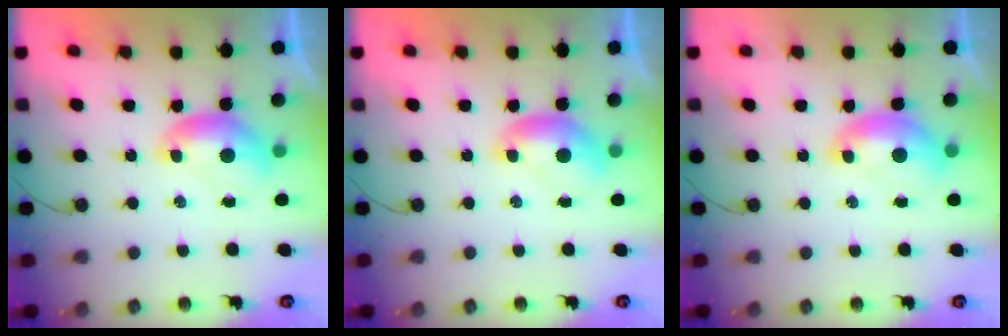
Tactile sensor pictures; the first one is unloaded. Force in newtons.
{"total": 0.0}
{"total": 1.5, "press": 1.3, "slide": 0.6}